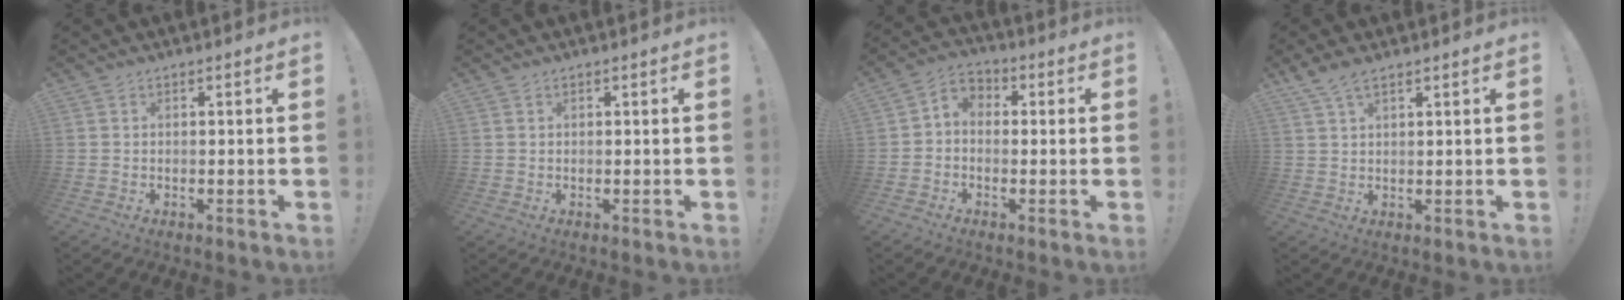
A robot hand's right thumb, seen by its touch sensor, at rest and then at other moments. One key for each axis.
{"total": 0.0}
{"total": 4.3, "fx": -1.3, "fy": 3.3, "fz": 2.5, "tx": -0.040, "ty": 0.008, "tz": -0.024}
{"total": 4.3, "fx": 3.0, "fy": 1.1, "fz": 2.8, "tx": -0.065, "ty": -0.006, "tz": 0.058}